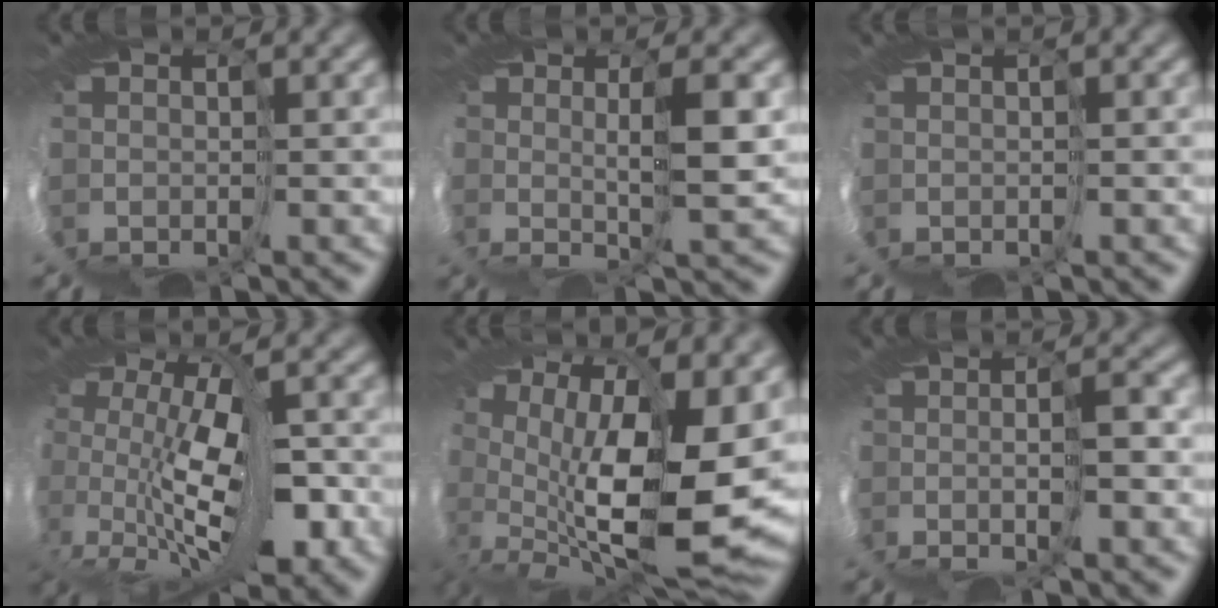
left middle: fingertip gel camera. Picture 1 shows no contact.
{"total": 3.7, "force": [1.7, -1.4, 3.0], "torque": [-0.060, -0.006, 0.025]}
{"total": 0.6, "force": [-0.3, -0.5, 0.3], "torque": [0.002, -0.003, 0.001]}
{"total": 7.7, "force": [0.3, 3.0, 7.0], "torque": [-0.154, -0.017, 0.013]}
{"total": 10.8, "force": [1.2, 3.3, 10.2], "torque": [-0.177, -0.032, 0.036]}
{"total": 2.4, "force": [-0.3, -1.4, 1.9], "torque": [-0.036, -0.005, -0.011]}